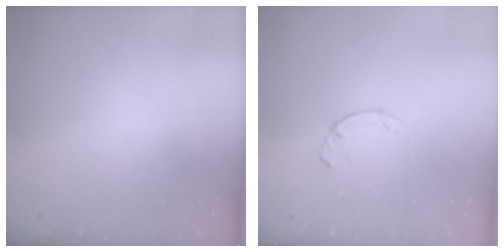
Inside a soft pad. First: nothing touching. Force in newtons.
{"total": 1.9, "press": 1.9, "slide": 0.3}